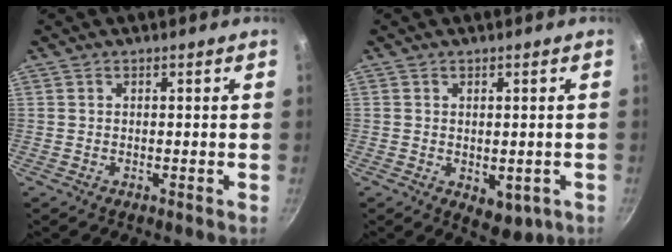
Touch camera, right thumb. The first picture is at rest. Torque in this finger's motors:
{"motor_torque": [-0.29, 0.51, -0.15, 0.15, -0.04]}